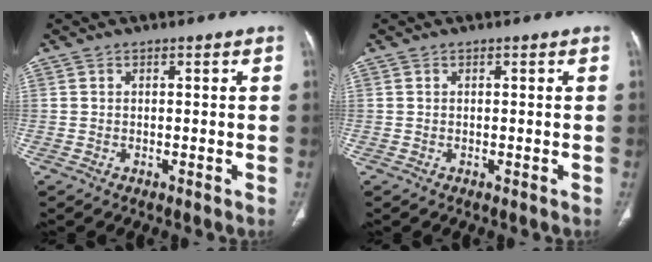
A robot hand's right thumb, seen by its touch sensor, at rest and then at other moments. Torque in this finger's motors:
{"motor_torque": [-0.01, 0.00, 0.11, 0.13, 0.02]}